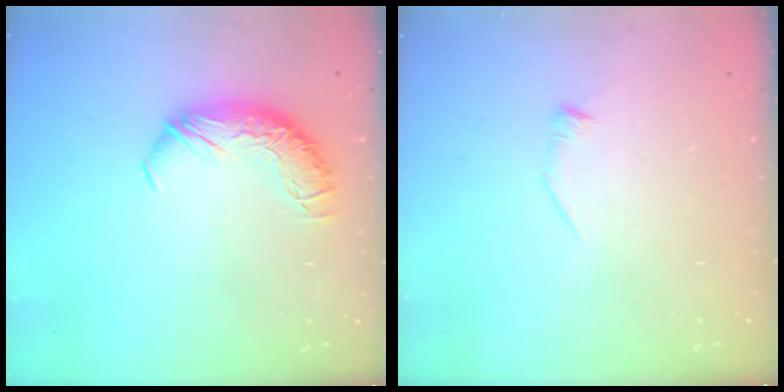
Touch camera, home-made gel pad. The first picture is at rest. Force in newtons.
{"total": 6.5, "press": 6.4, "slide": 1.0}